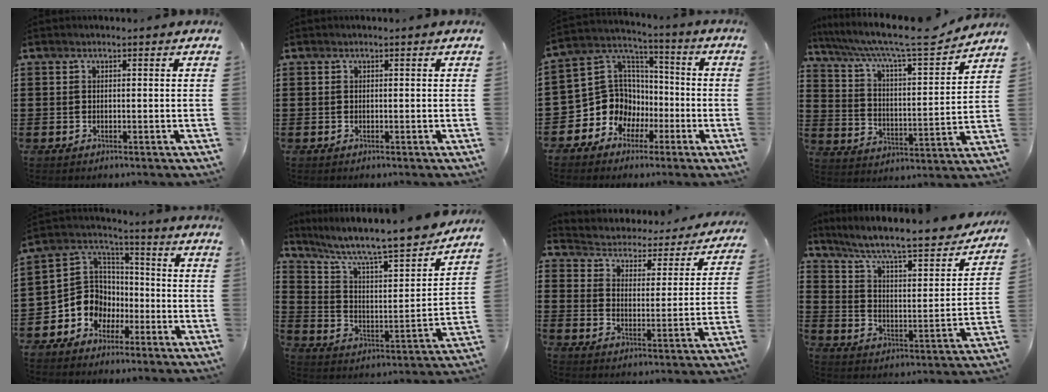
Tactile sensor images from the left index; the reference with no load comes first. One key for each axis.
{"total": 0.0}
{"total": 10.6, "fx": -3.1, "fy": 9.7, "fz": 2.6, "tx": -0.100, "ty": 0.002, "tz": -0.053}
{"total": 9.6, "fx": 8.1, "fy": 0.6, "fz": 5.1, "tx": -0.131, "ty": -0.048, "tz": 0.130}
{"total": 8.2, "fx": -2.8, "fy": 7.5, "fz": 1.8, "tx": -0.077, "ty": 0.004, "tz": -0.056}
{"total": 9.0, "fx": 7.9, "fy": 0.8, "fz": 4.2, "tx": -0.107, "ty": -0.063, "tz": 0.127}
{"total": 2.2, "fx": 2.0, "fy": 0.8, "fz": 0.2, "tx": -0.022, "ty": -0.025, "tz": 0.022}
{"total": 8.0, "fx": 6.5, "fy": 0.7, "fz": 4.6, "tx": -0.106, "ty": -0.051, "tz": 0.102}